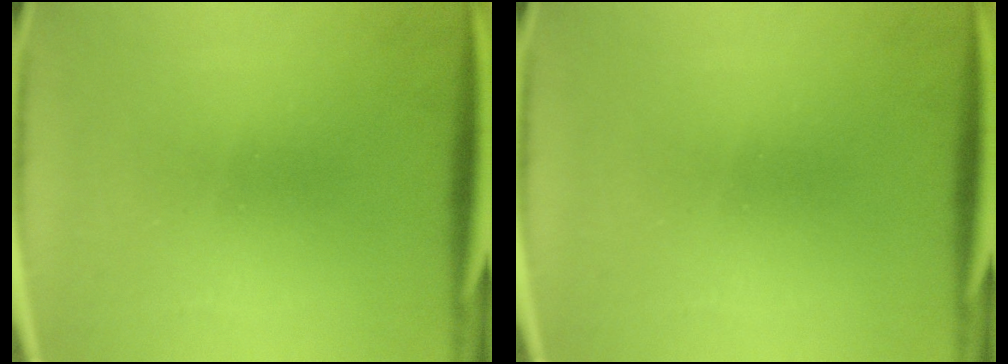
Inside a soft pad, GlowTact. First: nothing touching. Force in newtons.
{"total": 0.0}